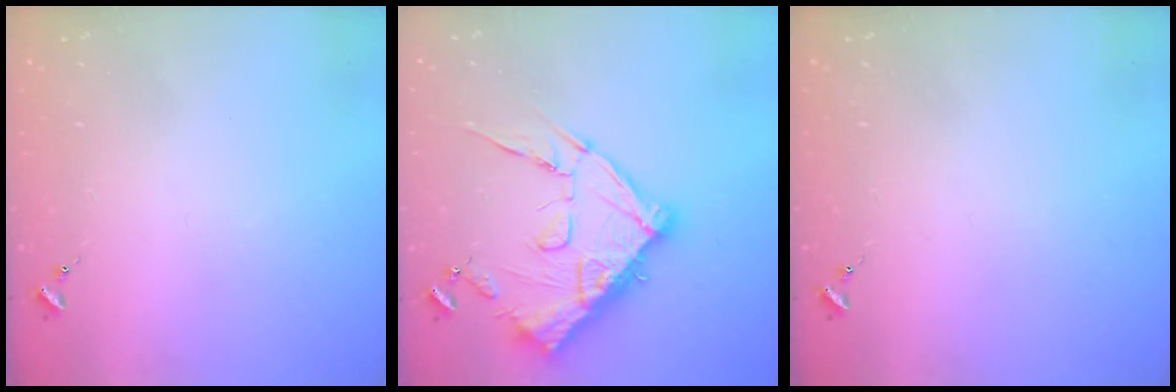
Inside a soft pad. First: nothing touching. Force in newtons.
{"total": 17.2, "press": 17.2, "slide": 1.3}
{"total": 0.0}